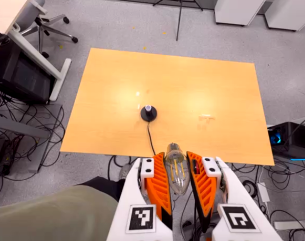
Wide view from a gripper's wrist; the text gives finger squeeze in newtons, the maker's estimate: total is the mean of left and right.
{"total": 21.5, "left": 24.2, "right": 18.8}